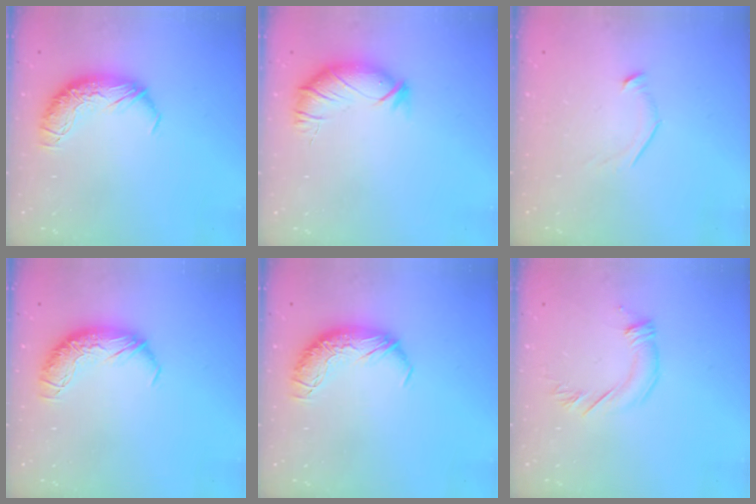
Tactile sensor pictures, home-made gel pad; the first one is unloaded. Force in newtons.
{"total": 3.1, "press": 2.5, "slide": 1.9}
{"total": 7.2, "press": 7.2, "slide": 0.8}
{"total": 0.0}
{"total": 0.0}
{"total": 3.2, "press": 3.1, "slide": 0.7}